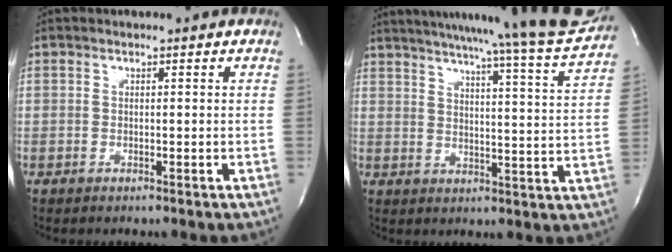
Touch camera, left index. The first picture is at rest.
{"total": 23.9, "force": [21.7, -1.1, 10.0], "torque": [-0.158, -0.069, 0.270]}